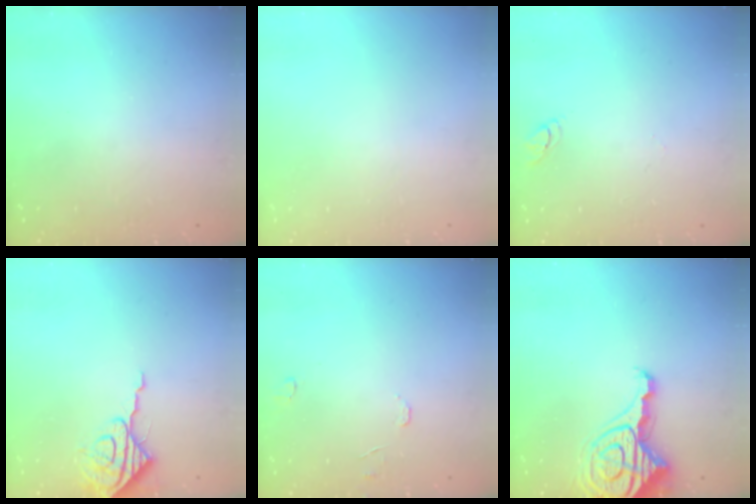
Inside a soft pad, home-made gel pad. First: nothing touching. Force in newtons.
{"total": 0.0}
{"total": 2.9, "press": 2.8, "slide": 0.3}
{"total": 8.7, "press": 8.7, "slide": 0.2}
{"total": 6.6, "press": 6.6, "slide": 0.5}
{"total": 13.0, "press": 12.9, "slide": 1.4}